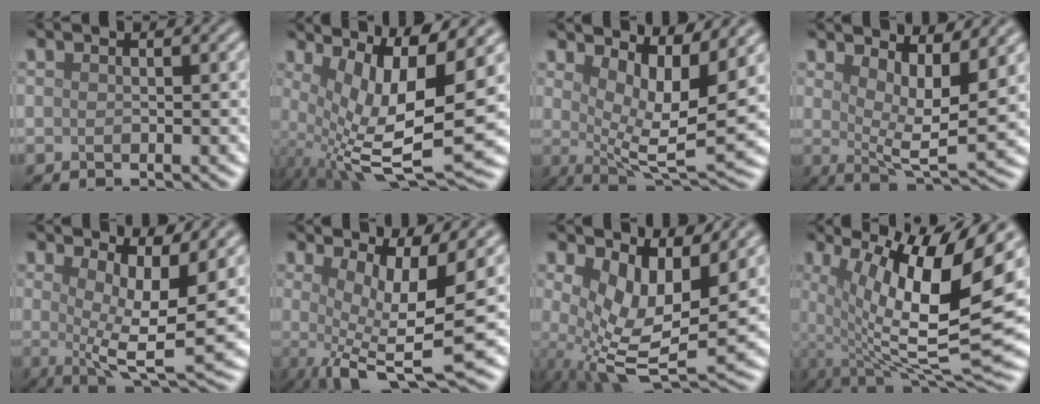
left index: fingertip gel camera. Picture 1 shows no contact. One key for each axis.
{"total": 12.0, "fx": 1.6, "fy": 3.3, "fz": 11.4, "tx": -0.201, "ty": -0.006, "tz": 0.043}
{"total": 7.6, "fx": 3.4, "fy": 2.1, "fz": 6.4, "tx": -0.100, "ty": -0.008, "tz": 0.064}
{"total": 6.2, "fx": 3.1, "fy": 1.7, "fz": 5.1, "tx": -0.084, "ty": -0.008, "tz": 0.058}
{"total": 7.9, "fx": 2.2, "fy": 2.3, "fz": 7.2, "tx": -0.107, "ty": -0.007, "tz": 0.039}
{"total": 7.6, "fx": 0.2, "fy": 2.2, "fz": 7.3, "tx": -0.118, "ty": -0.014, "tz": 0.001}
{"total": 7.5, "fx": 1.1, "fy": 3.6, "fz": 6.5, "tx": -0.130, "ty": -0.020, "tz": 0.022}
{"total": 14.3, "fx": 3.1, "fy": 4.4, "fz": 13.3, "tx": -0.221, "ty": -0.004, "tz": 0.058}